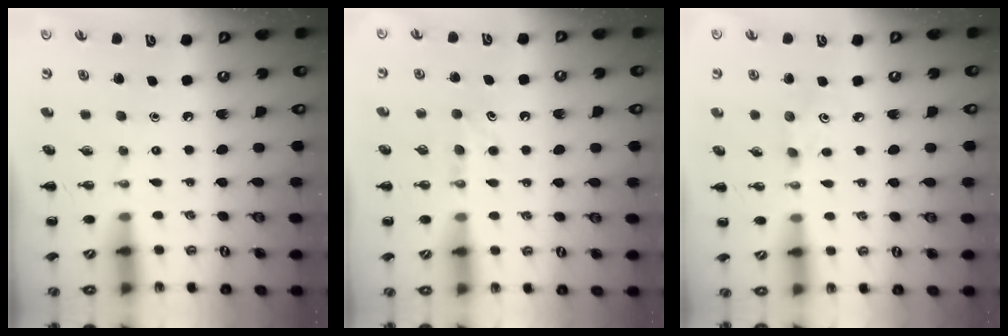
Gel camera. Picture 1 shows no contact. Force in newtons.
{"total": 4.6, "press": 4.4, "slide": 1.2}
{"total": 2.9, "press": 2.8, "slide": 0.8}